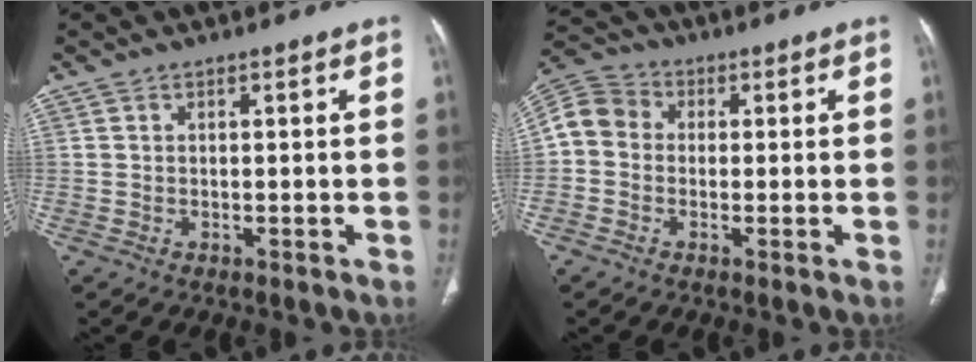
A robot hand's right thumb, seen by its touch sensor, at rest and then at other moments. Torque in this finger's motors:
{"motor_torque": [1.18, 1.01, 0.42, -0.55, 0.04]}